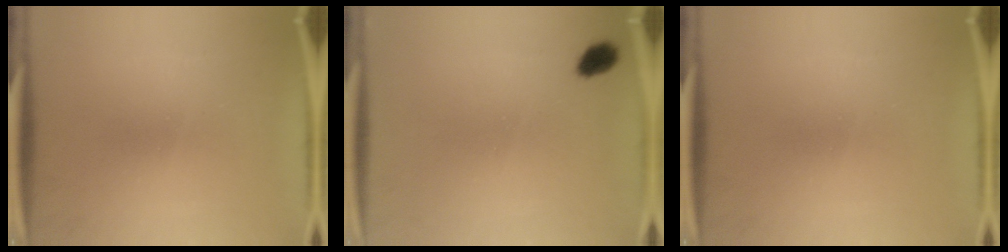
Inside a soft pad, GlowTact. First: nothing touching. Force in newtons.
{"total": 3.0}
{"total": 0.0}